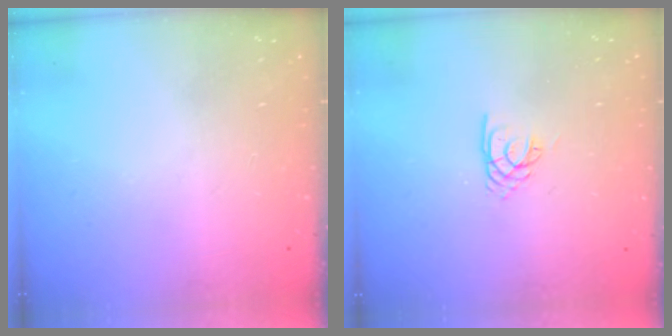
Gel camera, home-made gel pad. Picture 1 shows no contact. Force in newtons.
{"total": 1.9, "press": 1.9, "slide": 0.2}